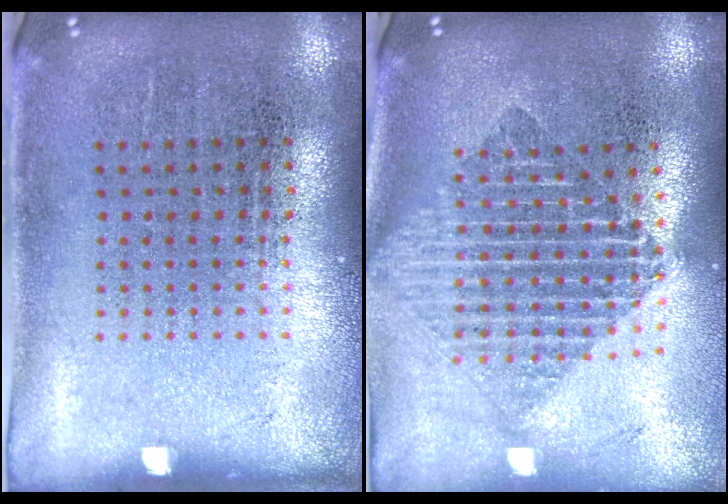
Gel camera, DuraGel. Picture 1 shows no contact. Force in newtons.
{"total": 1.9, "press": 1.6, "slide": 1.1}